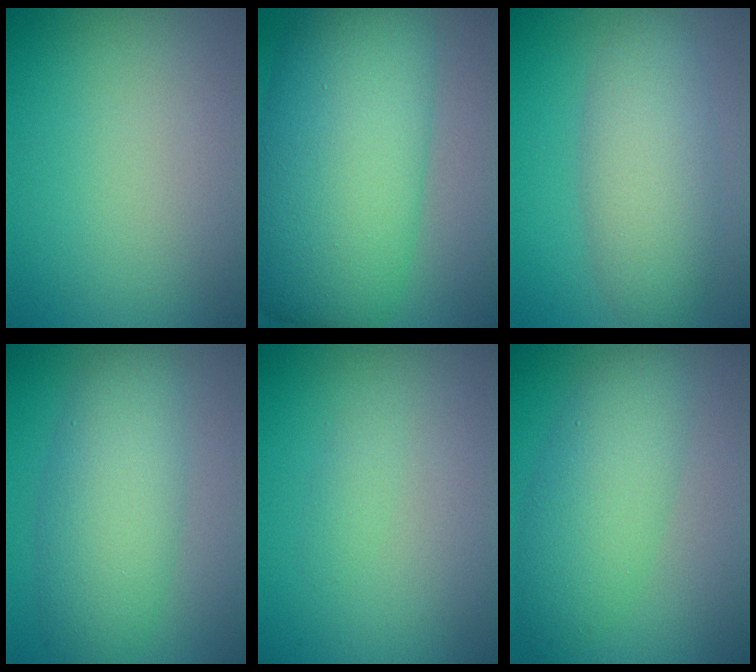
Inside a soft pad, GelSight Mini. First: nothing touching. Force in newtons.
{"total": 13.3, "press": 13.3, "slide": 0.3}
{"total": 5.3, "press": 5.3, "slide": 0.2}
{"total": 6.0, "press": 6.0, "slide": 0.2}
{"total": 0.9, "press": 0.9, "slide": 0.0}
{"total": 5.4, "press": 5.4, "slide": 0.1}